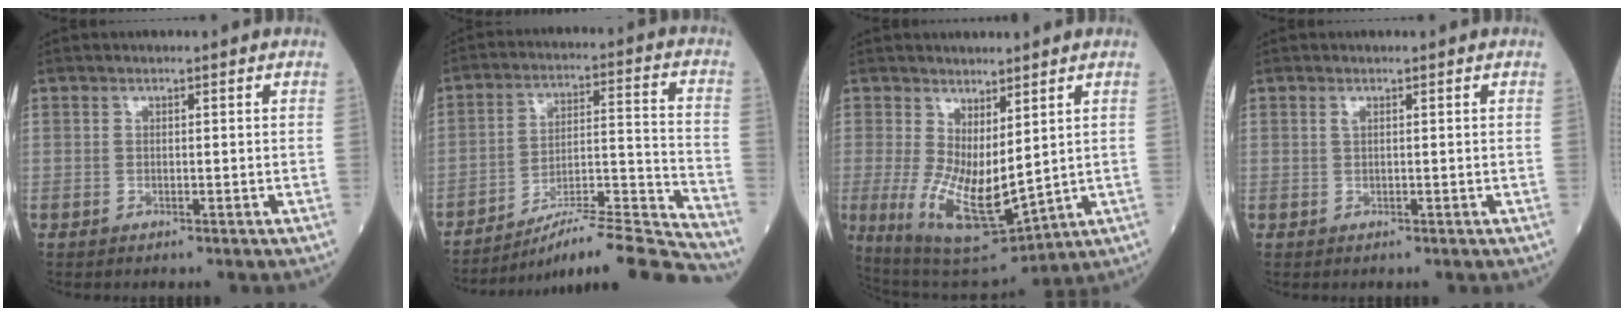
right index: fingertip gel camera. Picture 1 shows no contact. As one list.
[{"total": 16.7, "force": [-15.5, -0.9, 6.2], "torque": [-0.088, 0.024, -0.245]}, {"total": 12.3, "force": [0.0, 4.1, 11.6], "torque": [-0.218, -0.024, 0.026]}, {"total": 0.5, "force": [0.3, 0.0, 0.4], "torque": [-0.014, -0.001, 0.007]}]